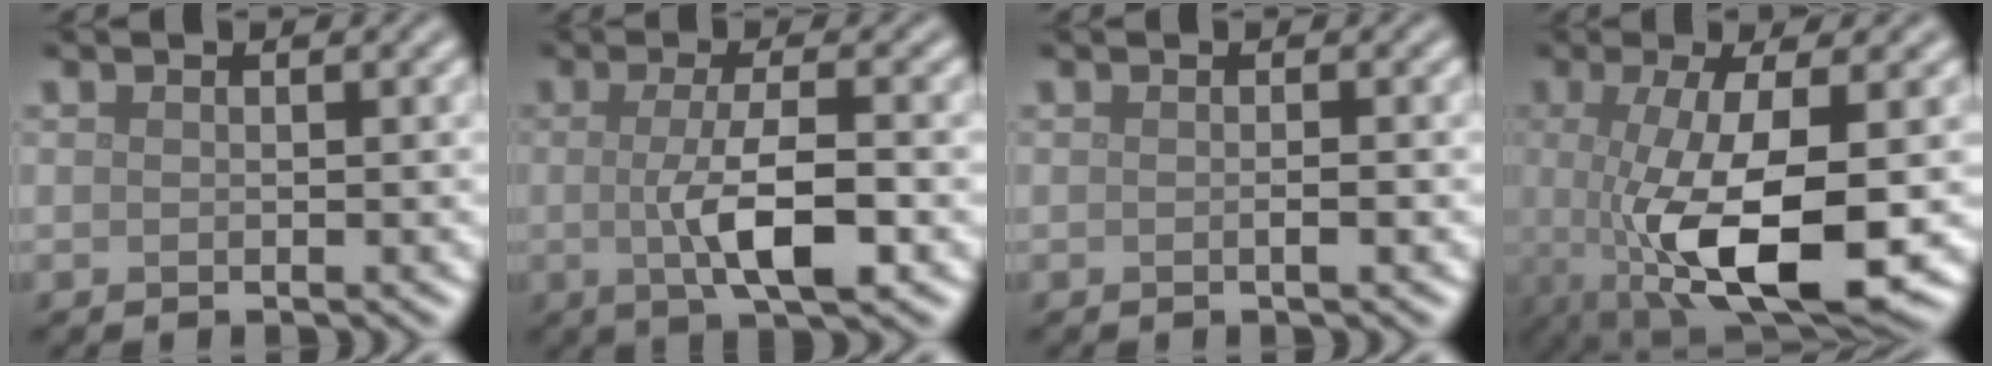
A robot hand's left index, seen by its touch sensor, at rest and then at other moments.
{"total": 5.6, "force": [-0.6, 1.4, 5.4], "torque": [-0.095, -0.005, -0.012]}
{"total": 0.8, "force": [-0.2, 0.1, 0.7], "torque": [-0.012, 0.000, -0.004]}
{"total": 10.6, "force": [-1.9, 3.1, 10.0], "torque": [-0.182, -0.024, -0.026]}